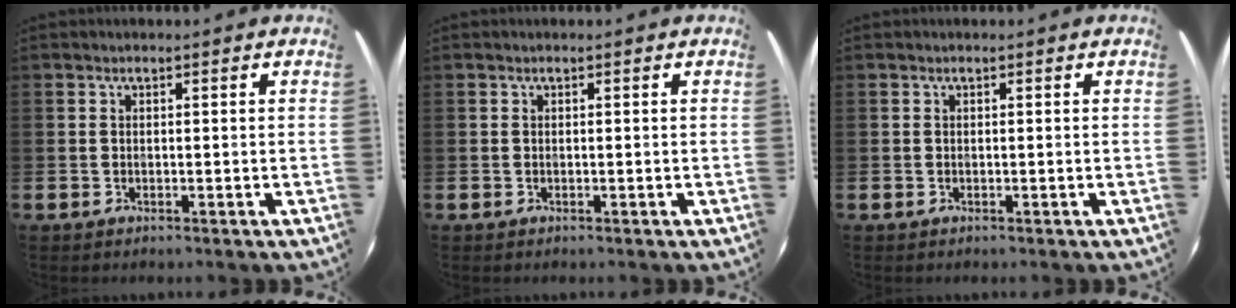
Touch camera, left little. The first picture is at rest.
{"total": 0.0}
{"total": 0.0}